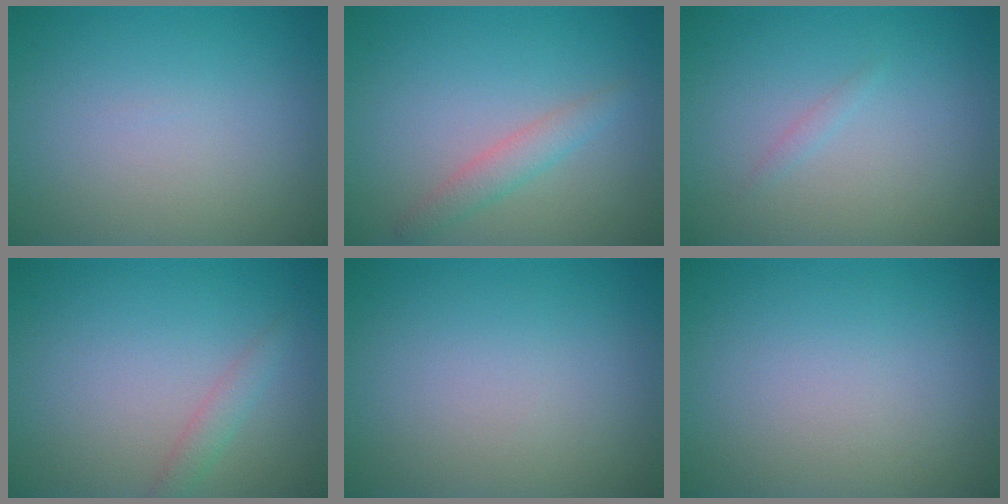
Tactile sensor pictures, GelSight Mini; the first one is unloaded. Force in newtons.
{"total": 2.7, "press": 2.7, "slide": 0.2}
{"total": 0.6, "press": 0.6, "slide": 0.0}
{"total": 1.3, "press": 1.3, "slide": 0.1}
{"total": 0.0}
{"total": 0.0}